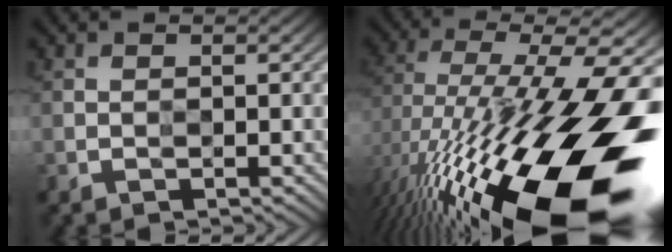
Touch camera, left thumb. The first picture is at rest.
{"total": 21.2, "force": [-7.3, 7.5, 18.5], "torque": [-0.318, -0.020, -0.120]}